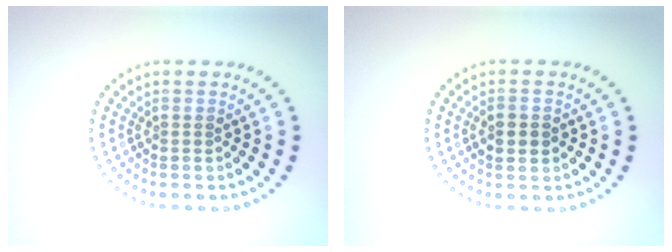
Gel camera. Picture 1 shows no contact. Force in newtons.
{"total": 2.5, "press": 2.5, "slide": 0.2}